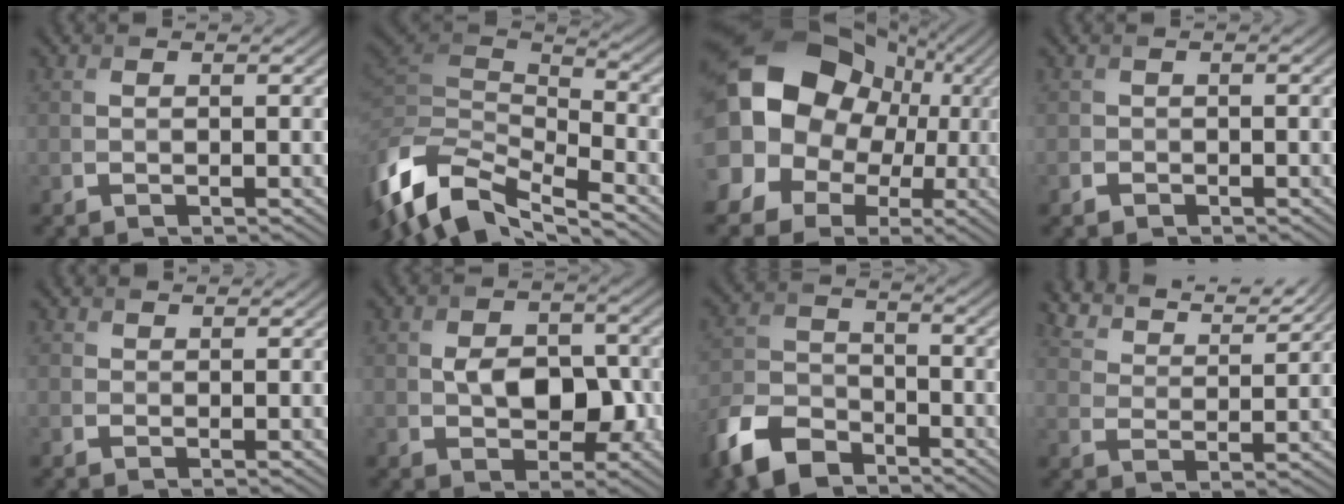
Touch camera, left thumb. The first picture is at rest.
{"total": 12.8, "force": [-7.1, 5.2, 9.3], "torque": [-0.232, -0.012, -0.128]}
{"total": 19.5, "force": [3.4, 16.4, 10.0], "torque": [-0.236, 0.012, 0.042]}
{"total": 1.1, "force": [-0.8, 0.7, -0.4], "torque": [0.013, -0.001, -0.020]}
{"total": 0.7, "force": [0.4, 0.1, -0.5], "torque": [0.014, -0.001, 0.005]}
{"total": 5.4, "force": [-0.6, 3.8, 3.8], "torque": [-0.058, -0.008, -0.011]}
{"total": 9.2, "force": [-6.7, 4.6, 4.4], "torque": [-0.103, -0.013, -0.151]}
{"total": 7.4, "force": [6.8, 1.5, 2.5], "torque": [-0.067, 0.006, 0.118]}